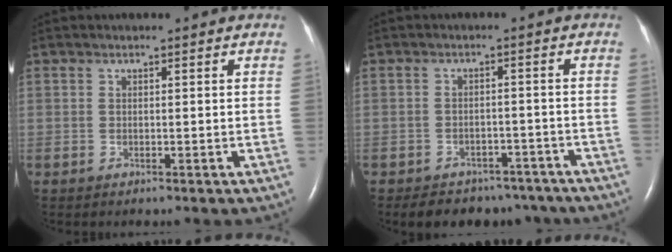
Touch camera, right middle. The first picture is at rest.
{"total": 10.4, "force": [-8.6, 5.4, 2.3], "torque": [-0.029, 0.008, -0.096]}